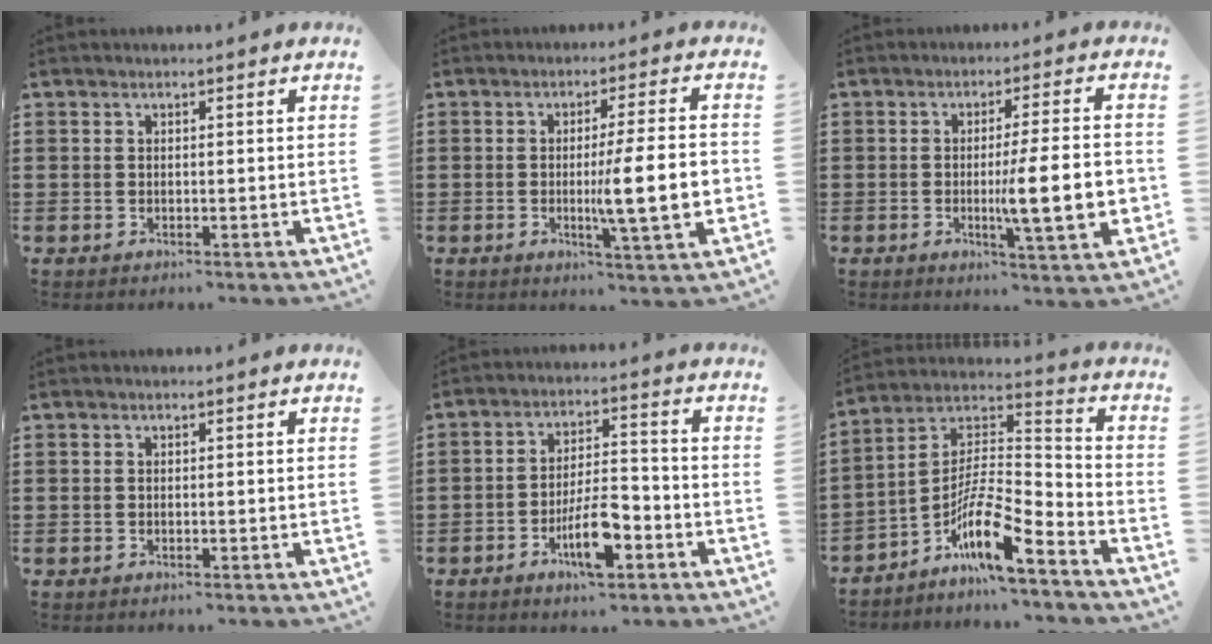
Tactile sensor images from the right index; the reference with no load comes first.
{"total": 11.4, "force": [-1.3, 1.4, 11.2], "torque": [-0.171, -0.015, -0.026]}
{"total": 11.8, "force": [-1.4, 2.0, 11.5], "torque": [-0.173, -0.014, -0.026]}
{"total": 0.0}
{"total": 8.6, "force": [-4.1, 2.9, 7.0], "torque": [-0.136, 0.003, -0.075]}
{"total": 11.3, "force": [-7.8, 2.0, 7.9], "torque": [-0.155, -0.002, -0.153]}